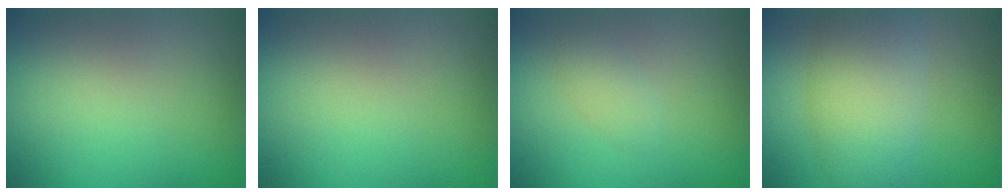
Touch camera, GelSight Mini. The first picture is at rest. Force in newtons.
{"total": 0.0}
{"total": 1.2, "press": 1.2, "slide": 0.0}
{"total": 6.4, "press": 6.4, "slide": 0.3}